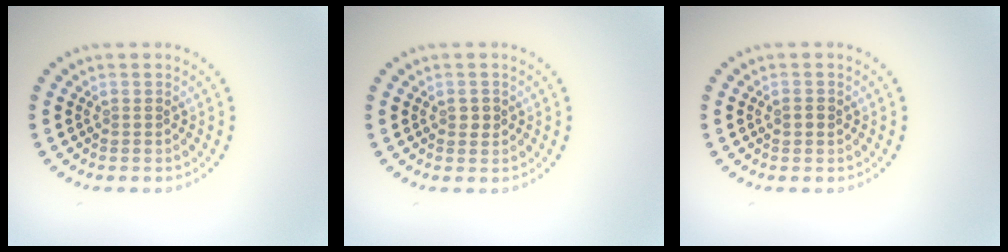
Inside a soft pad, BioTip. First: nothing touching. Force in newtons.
{"total": 1.0, "press": 1.0, "slide": 0.1}
{"total": 0.9, "press": 0.9, "slide": 0.2}